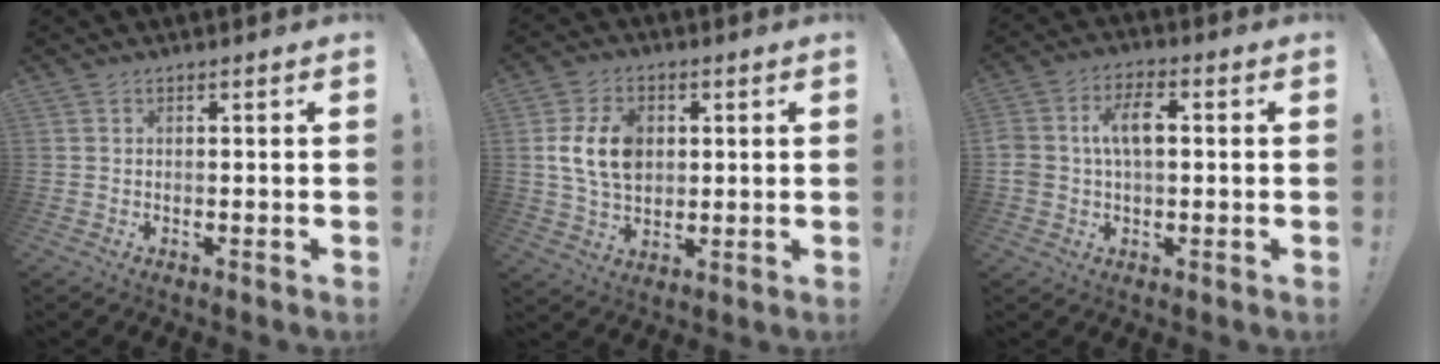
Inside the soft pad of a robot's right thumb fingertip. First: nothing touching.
{"total": 12.6, "force": [2.0, 9.1, 8.5], "torque": [-0.163, 0.004, 0.038]}
{"total": 8.9, "force": [0.8, 5.4, 7.0], "torque": [-0.123, 0.014, 0.015]}